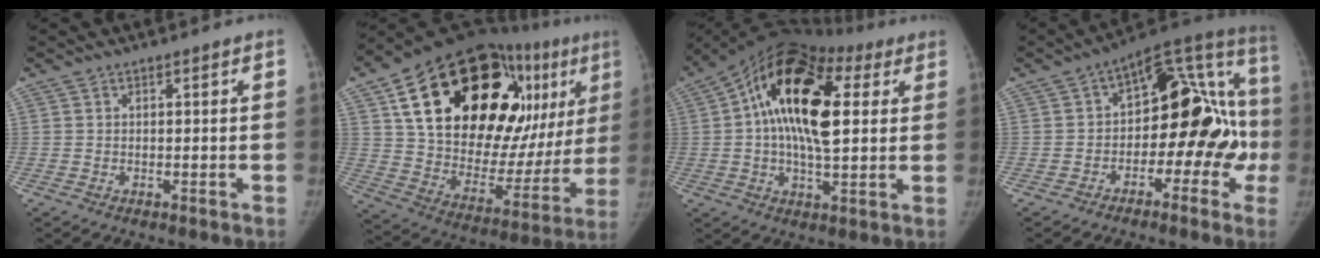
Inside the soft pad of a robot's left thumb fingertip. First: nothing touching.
{"total": 39.4, "force": [14.7, 19.0, 31.2], "torque": [-0.440, 0.012, 0.243]}
{"total": 21.4, "force": [4.6, 10.8, 17.9], "torque": [-0.293, 0.018, 0.056]}
{"total": 21.8, "force": [-2.7, 12.3, 17.8], "torque": [-0.197, 0.063, -0.043]}